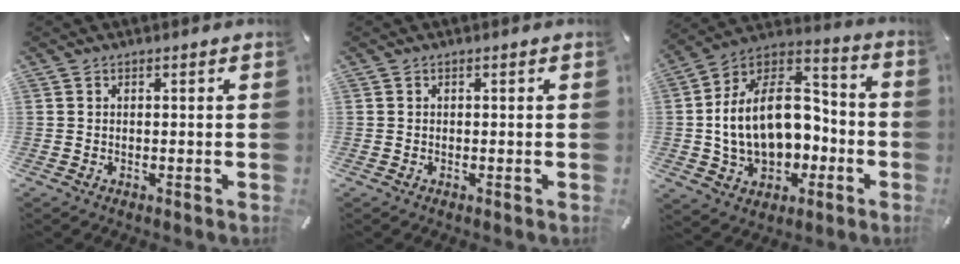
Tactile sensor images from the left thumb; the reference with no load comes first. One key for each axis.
{"total": 0.0}
{"total": 19.8, "fx": -1.8, "fy": 14.6, "fz": 13.3, "tx": -0.234, "ty": 0.006, "tz": -0.022}